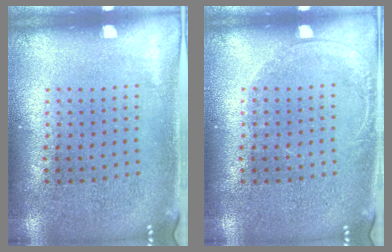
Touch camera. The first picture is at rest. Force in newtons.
{"total": 1.0, "press": 1.0, "slide": 0.2}